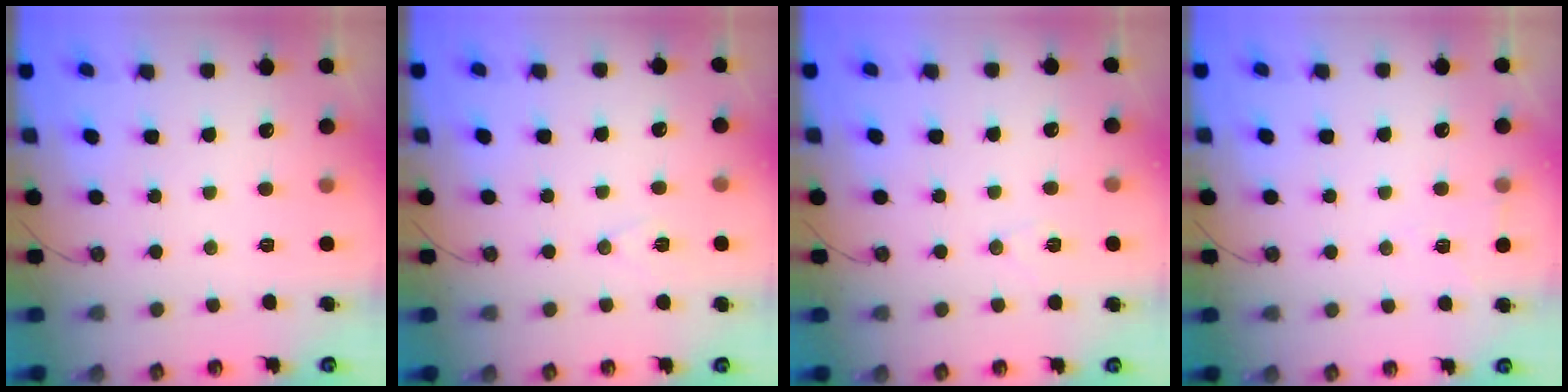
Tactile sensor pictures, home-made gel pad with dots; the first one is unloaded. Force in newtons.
{"total": 7.3, "press": 5.8, "slide": 4.4}
{"total": 5.4, "press": 4.0, "slide": 3.6}
{"total": 4.7, "press": 3.0, "slide": 3.6}